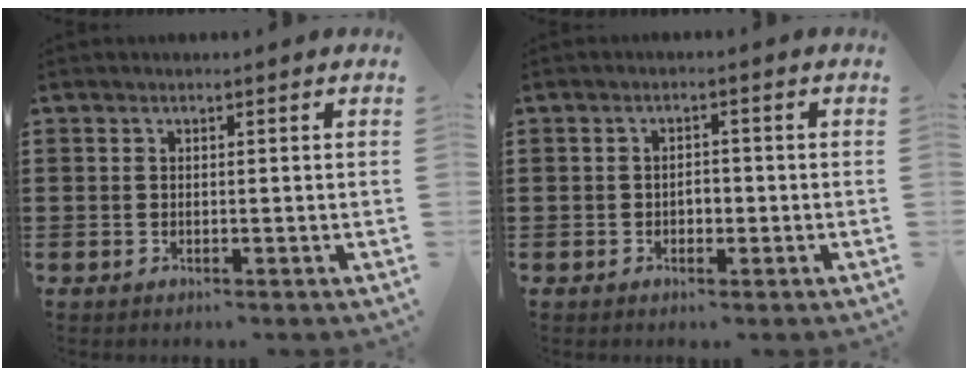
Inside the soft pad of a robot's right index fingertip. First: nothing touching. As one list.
[{"total": 1.8, "force": [-0.5, 1.1, 1.3], "torque": [-0.026, 0.003, -0.011]}]